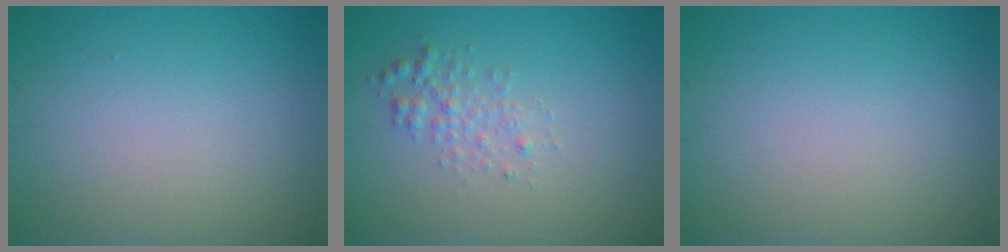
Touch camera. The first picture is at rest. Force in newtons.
{"total": 1.8, "press": 1.8, "slide": 0.0}
{"total": 0.0}